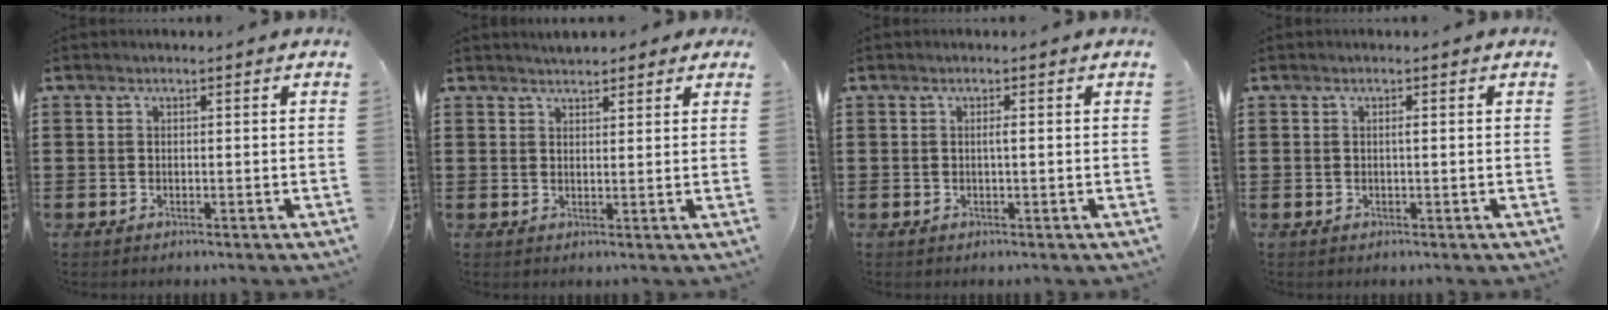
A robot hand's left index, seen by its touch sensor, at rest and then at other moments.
{"total": 2.3, "force": [2.2, 0.8, 0.3], "torque": [-0.011, 0.003, 0.040]}
{"total": 0.9, "force": [0.0, 0.0, 0.9], "torque": [-0.018, -0.002, -0.001]}
{"total": 0.6, "force": [0.0, 0.0, 0.6], "torque": [-0.011, -0.004, 0.000]}